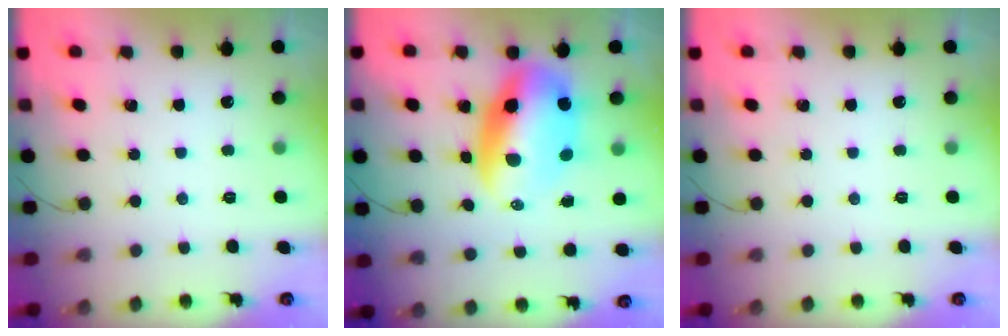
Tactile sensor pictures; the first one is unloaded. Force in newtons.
{"total": 12.8, "press": 12.4, "slide": 3.0}
{"total": 0.0}